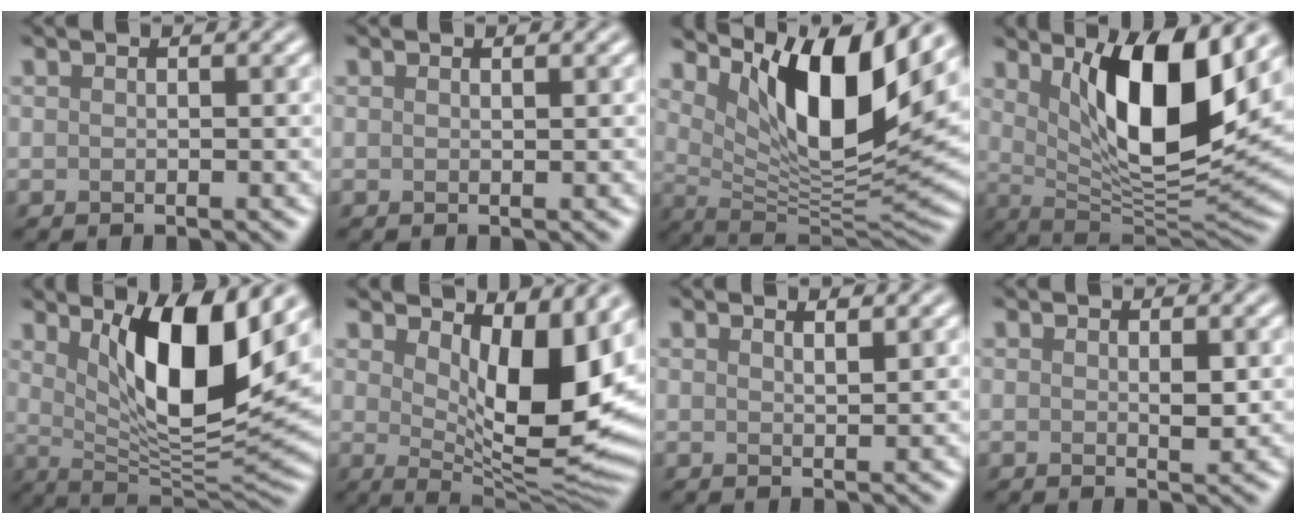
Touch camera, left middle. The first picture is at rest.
{"total": 0.0}
{"total": 11.5, "force": [5.1, 3.7, 9.6], "torque": [-0.152, -0.020, 0.099]}
{"total": 10.8, "force": [4.0, 3.4, 9.4], "torque": [-0.150, -0.021, 0.074]}
{"total": 10.3, "force": [3.8, 3.1, 9.1], "torque": [-0.145, -0.022, 0.071]}
{"total": 10.8, "force": [3.0, 4.3, 9.4], "torque": [-0.138, -0.014, 0.052]}
{"total": 1.3, "force": [1.1, 0.3, 0.6], "torque": [-0.003, 0.003, 0.015]}
{"total": 1.2, "force": [0.2, 0.4, 1.1], "torque": [-0.018, -0.004, 0.004]}